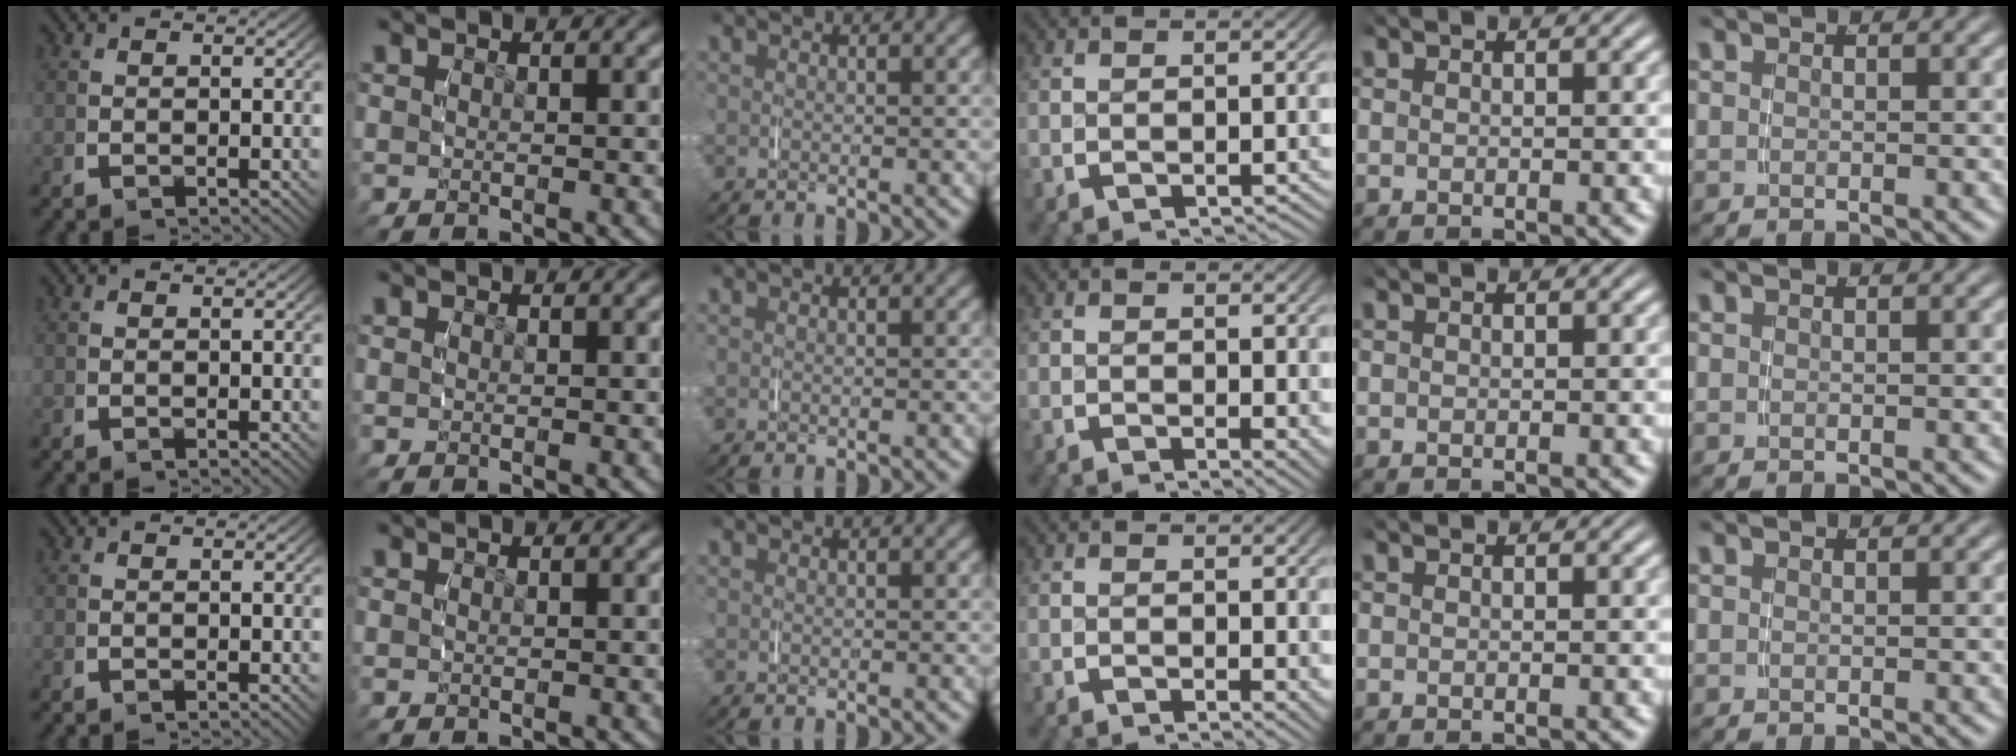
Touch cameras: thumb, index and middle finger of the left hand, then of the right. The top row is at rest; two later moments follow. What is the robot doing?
{"motion": "grasp_and_lifting", "object": "jewelry box"}